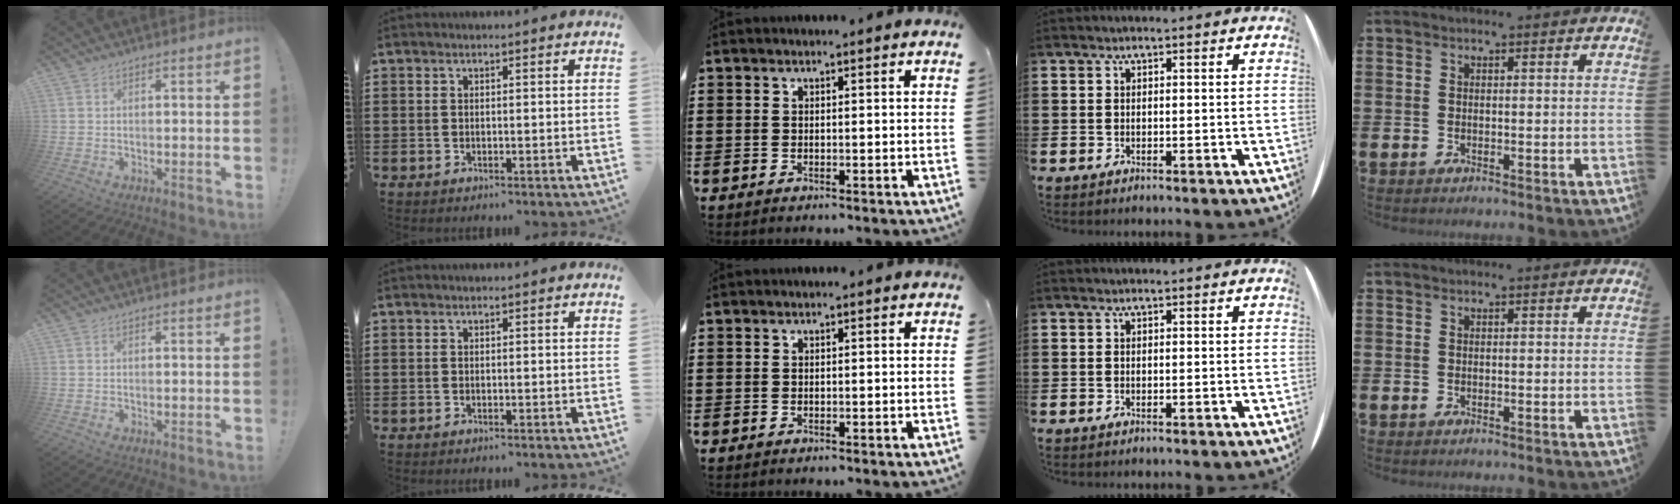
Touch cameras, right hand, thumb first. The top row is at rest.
{}